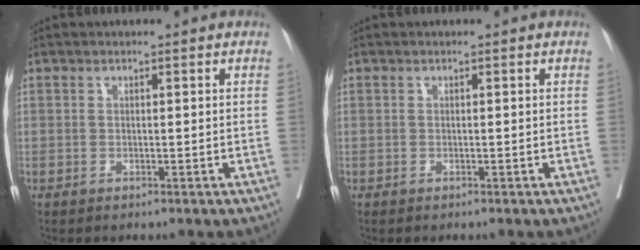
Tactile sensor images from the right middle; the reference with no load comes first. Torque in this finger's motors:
{"motor_torque": [0.32, -0.34, 0.01, 0.02]}